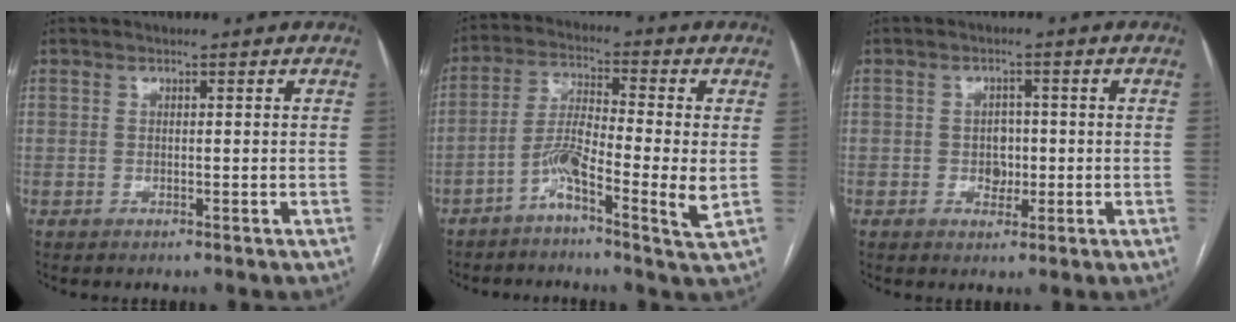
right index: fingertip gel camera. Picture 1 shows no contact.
{"total": 8.4, "force": [-2.7, 0.7, 7.9], "torque": [-0.153, 0.007, -0.060]}
{"total": 3.0, "force": [-0.4, 2.4, 1.9], "torque": [-0.022, 0.007, -0.003]}